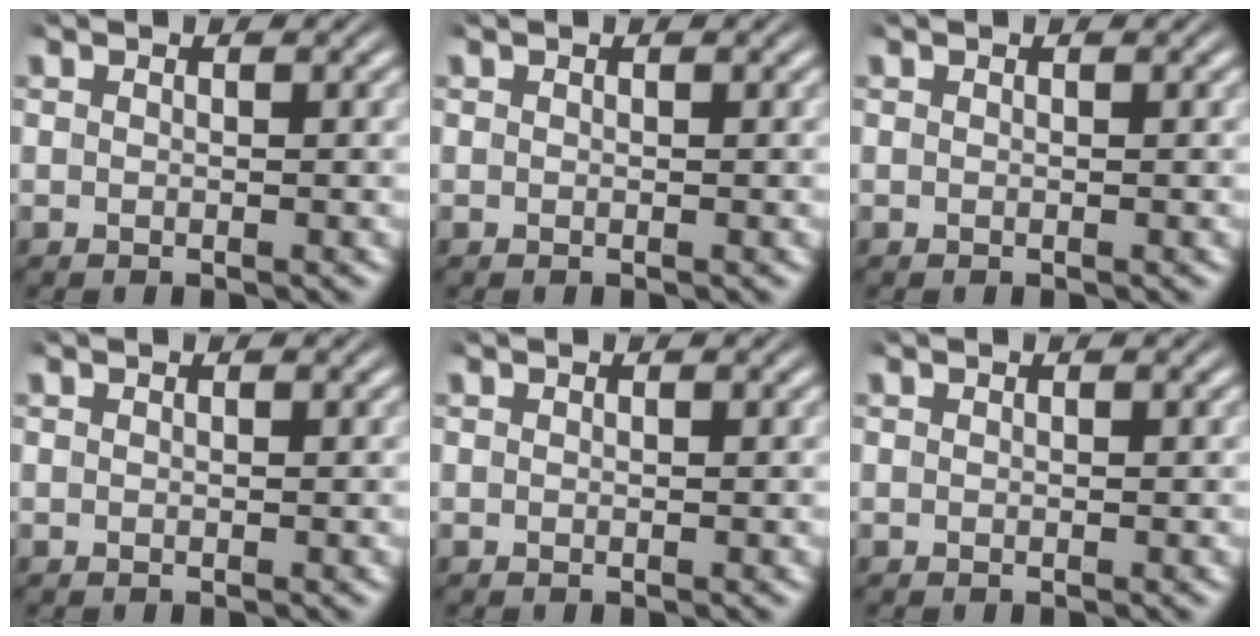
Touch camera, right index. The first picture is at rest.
{"total": 0.0}
{"total": 0.0}
{"total": 0.0}
{"total": 0.0}
{"total": 0.0}